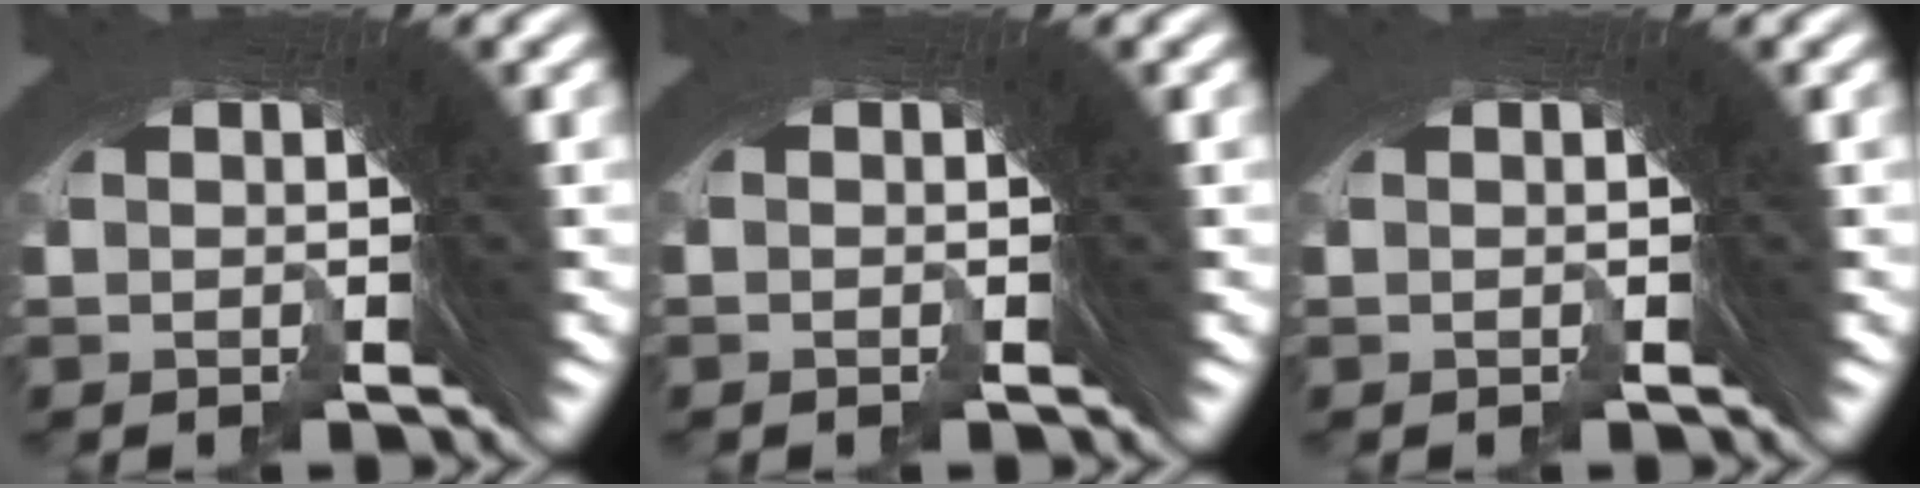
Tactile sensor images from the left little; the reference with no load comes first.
{"total": 0.0}
{"total": 0.0}